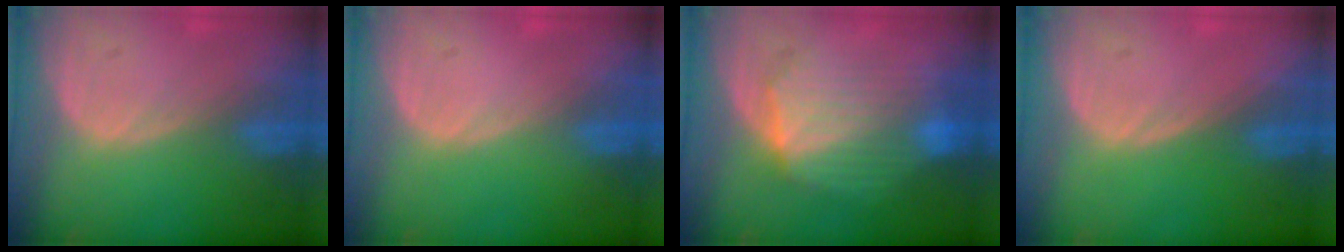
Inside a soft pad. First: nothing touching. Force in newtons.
{"total": 0.0}
{"total": 8.2, "press": 8.2, "slide": 0.2}
{"total": 0.0}